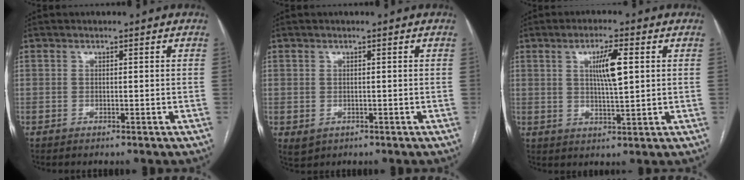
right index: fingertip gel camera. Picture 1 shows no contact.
{"total": 3.4, "force": [-1.0, 2.9, 1.4], "torque": [-0.020, -0.001, 0.002]}
{"total": 6.2, "force": [1.6, 0.8, 5.9], "torque": [-0.107, 0.000, 0.028]}